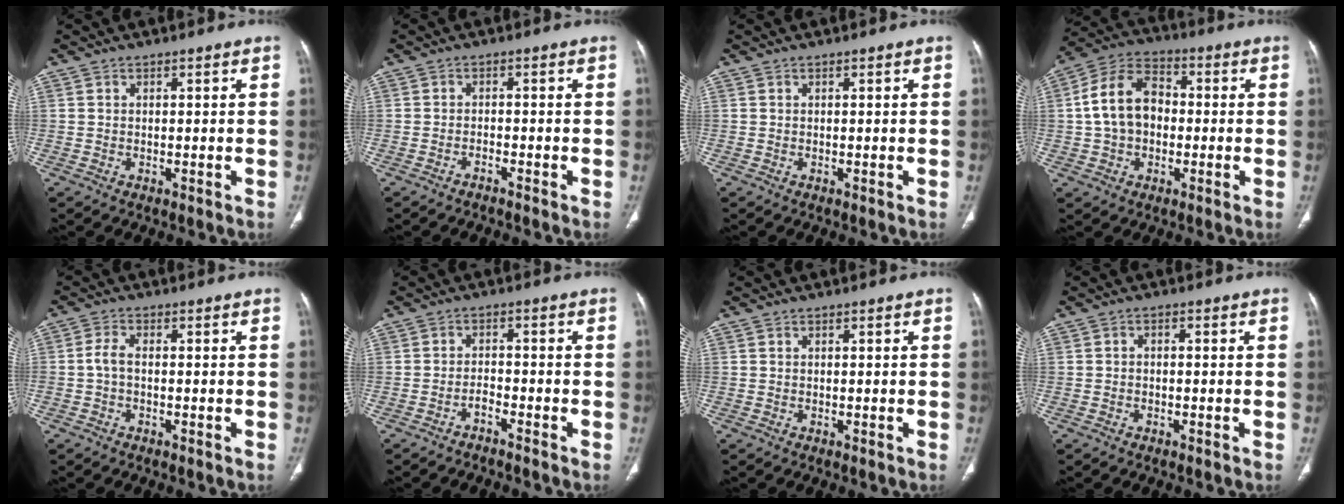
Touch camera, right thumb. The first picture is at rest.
{"total": 1.3, "force": [-1.2, 0.1, 0.4], "torque": [-0.016, 0.014, -0.018]}
{"total": 0.0}
{"total": 12.3, "force": [0.0, 8.9, 8.5], "torque": [-0.146, 0.033, -0.010]}
{"total": 2.8, "force": [-0.5, 1.4, 2.3], "torque": [-0.052, 0.004, -0.017]}
{"total": 2.1, "force": [-1.9, 0.3, 0.7], "torque": [-0.019, 0.021, -0.032]}
{"total": 0.0}
{"total": 0.9, "force": [-0.3, 0.5, 0.6], "torque": [-0.010, 0.008, -0.008]}